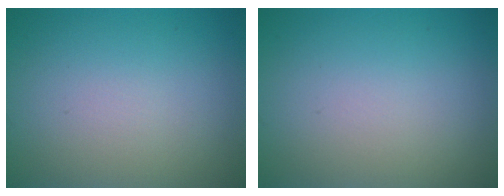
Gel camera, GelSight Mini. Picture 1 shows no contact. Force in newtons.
{"total": 0.0}